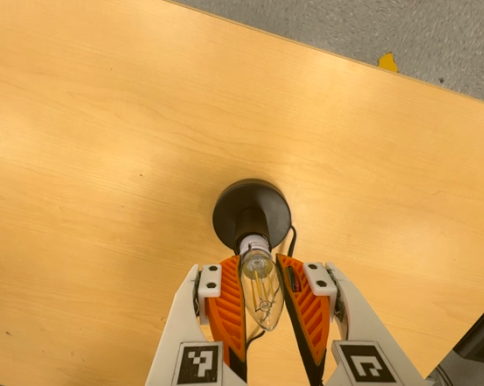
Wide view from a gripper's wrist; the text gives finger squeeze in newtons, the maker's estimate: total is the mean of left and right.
{"total": 12.7, "left": 13.6, "right": 11.7}